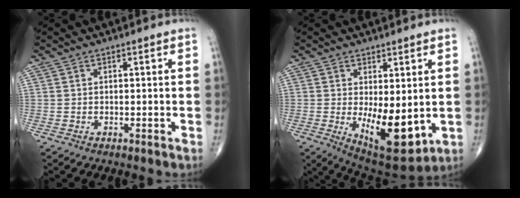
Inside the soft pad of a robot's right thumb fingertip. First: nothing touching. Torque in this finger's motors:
{"motor_torque": [0.81, 2.72, 0.10, -0.19, 0.38]}